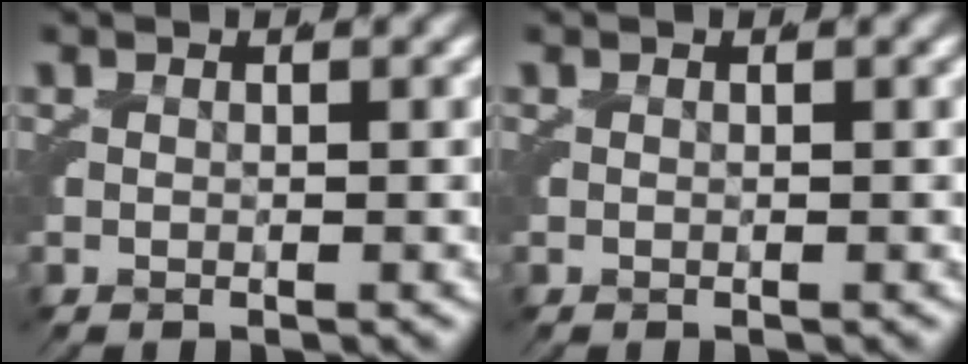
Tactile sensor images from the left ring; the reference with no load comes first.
{"total": 0.0}